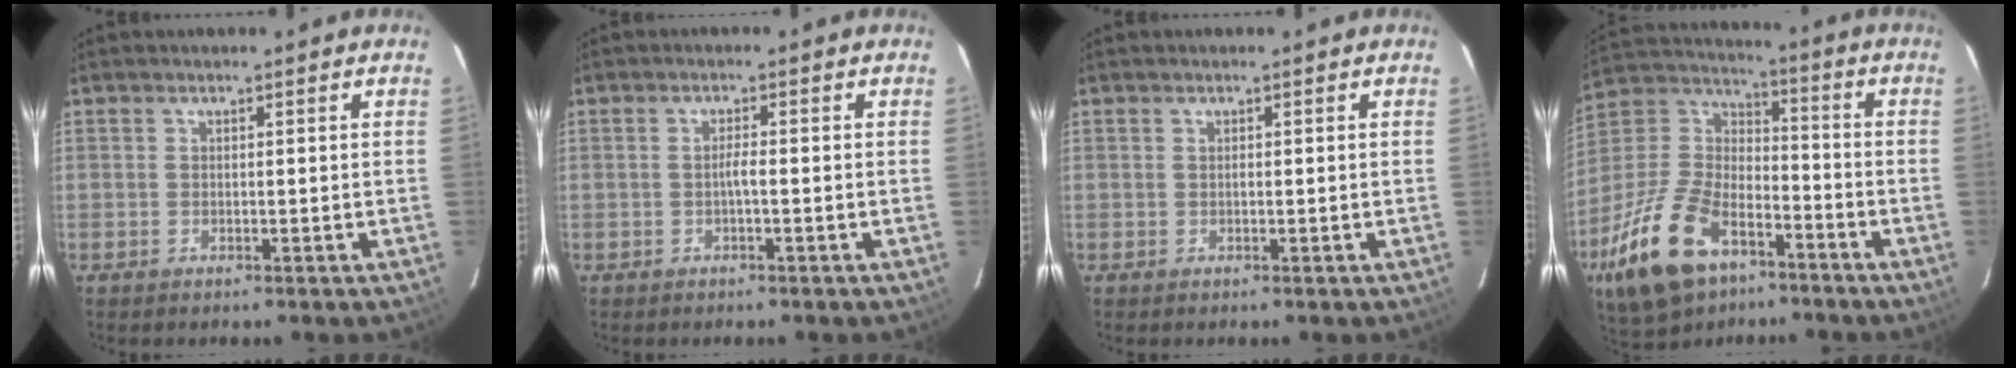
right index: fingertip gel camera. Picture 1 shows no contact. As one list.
[{"total": 1.4, "force": [-0.5, -0.1, 1.3], "torque": [-0.026, 0.004, -0.010]}, {"total": 0.0}, {"total": 22.7, "force": [-12.3, 12.5, 14.4], "torque": [-0.313, -0.003, -0.214]}]